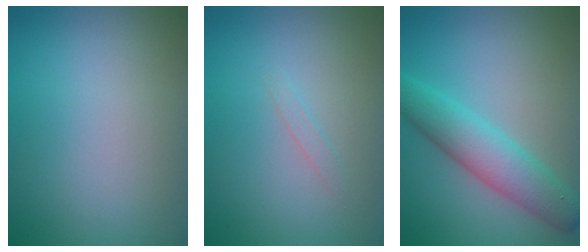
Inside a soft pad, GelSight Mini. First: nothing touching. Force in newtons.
{"total": 0.7, "press": 0.7, "slide": 0.0}
{"total": 5.1, "press": 5.1, "slide": 0.2}